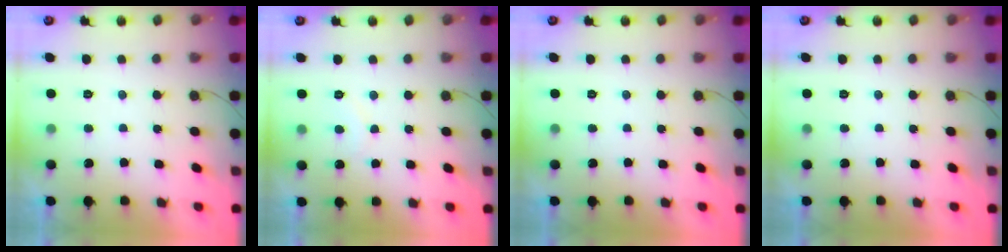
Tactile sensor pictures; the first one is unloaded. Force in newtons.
{"total": 4.9, "press": 4.8, "slide": 0.3}
{"total": 0.0}
{"total": 0.0}